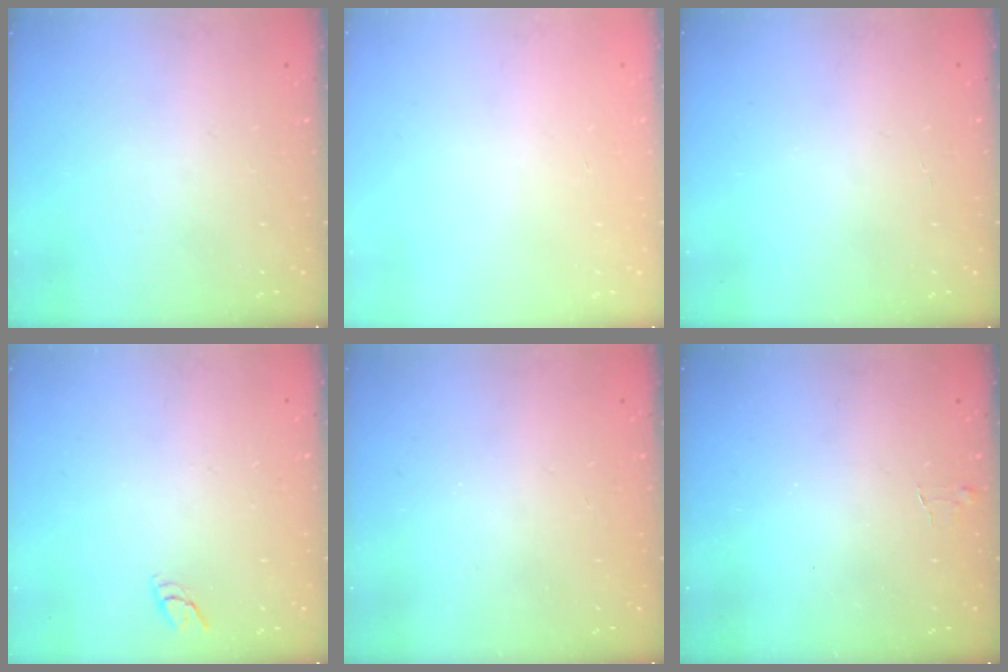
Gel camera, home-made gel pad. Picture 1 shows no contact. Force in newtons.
{"total": 0.0}
{"total": 1.9, "press": 1.9, "slide": 0.2}
{"total": 4.8, "press": 4.7, "slide": 0.4}
{"total": 0.0}
{"total": 3.5, "press": 3.4, "slide": 0.3}